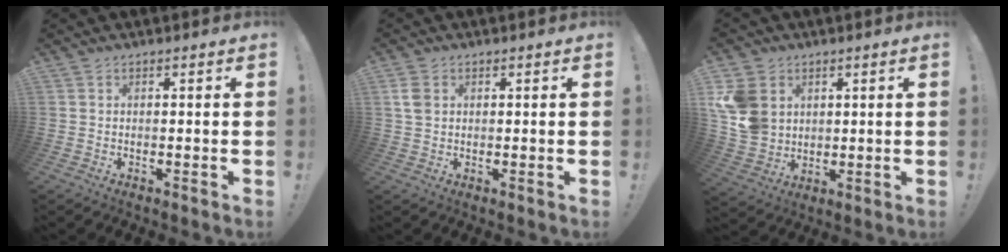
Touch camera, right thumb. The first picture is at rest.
{"total": 4.2, "force": [1.4, 2.9, 2.7], "torque": [-0.054, 0.002, 0.027]}
{"total": 12.1, "force": [3.7, 10.0, 5.6], "torque": [-0.120, -0.012, 0.079]}